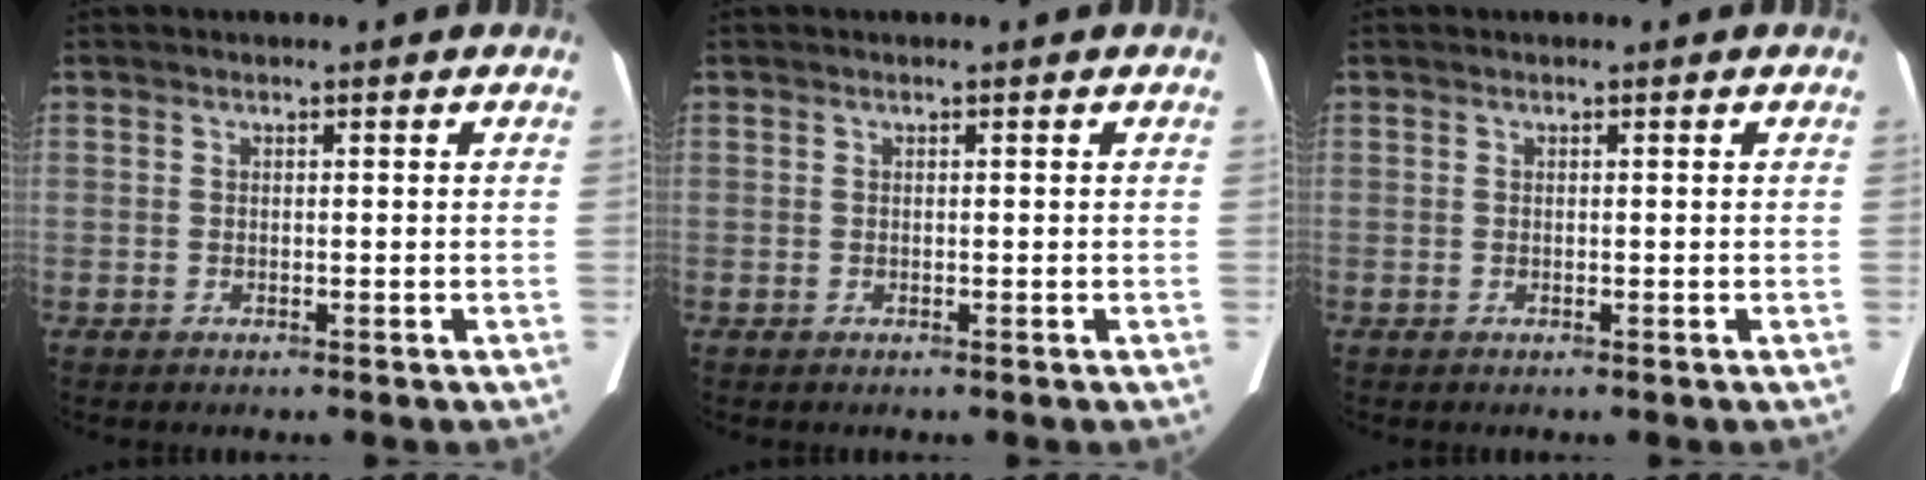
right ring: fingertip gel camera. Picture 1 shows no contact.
{"total": 0.0}
{"total": 0.0}